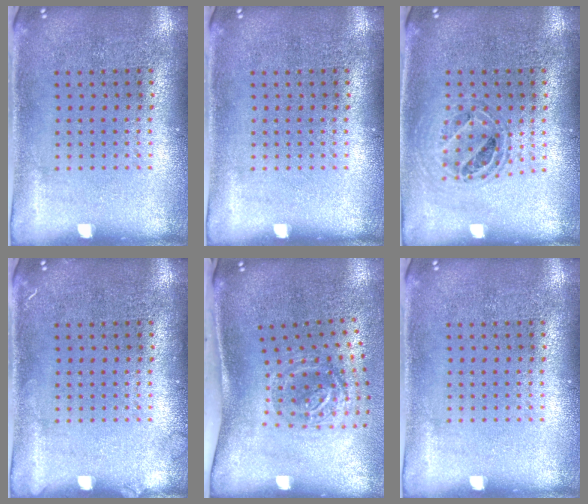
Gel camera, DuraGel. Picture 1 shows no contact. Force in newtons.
{"total": 0.0}
{"total": 0.8, "press": 0.8, "slide": 0.1}
{"total": 0.8, "press": 0.7, "slide": 0.2}
{"total": 1.9, "press": 1.2, "slide": 1.5}
{"total": 0.0}